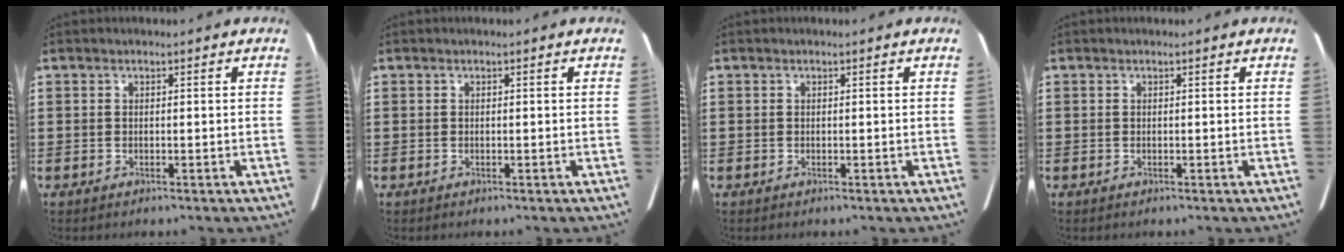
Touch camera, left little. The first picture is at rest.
{"total": 0.0}
{"total": 0.0}
{"total": 0.0}